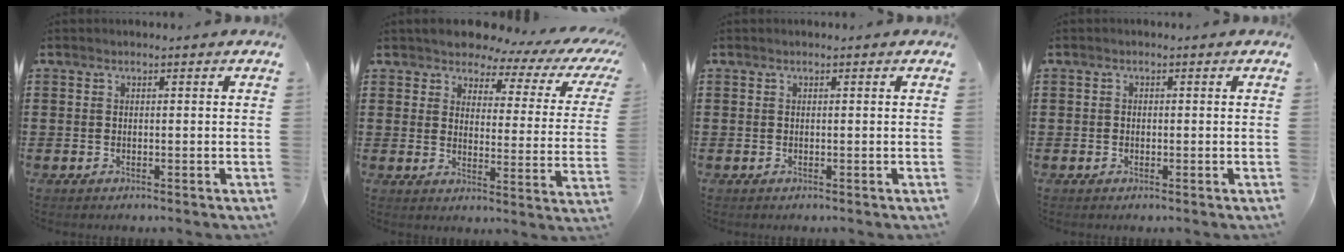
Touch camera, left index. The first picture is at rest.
{"total": 4.2, "force": [3.7, 1.7, 1.2], "torque": [-0.043, -0.024, 0.057]}
{"total": 0.0}
{"total": 0.6, "force": [-0.1, 0.6, 0.1], "torque": [-0.004, 0.004, -0.003]}